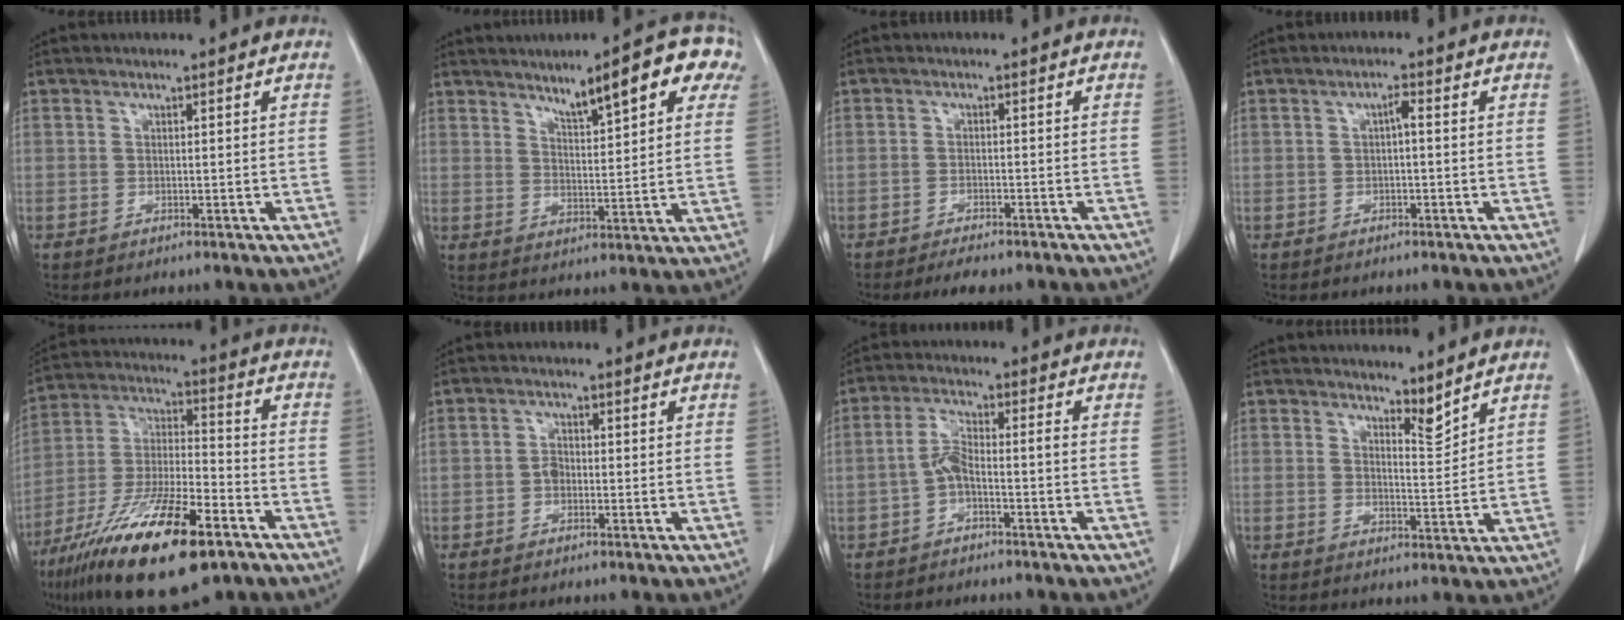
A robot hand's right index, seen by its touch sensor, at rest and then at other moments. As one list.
[{"total": 11.0, "force": [6.1, 2.0, 8.9], "torque": [-0.117, 0.015, 0.085]}, {"total": 4.8, "force": [-4.0, 1.4, 2.1], "torque": [-0.024, -0.004, -0.055]}, {"total": 1.4, "force": [-0.1, 0.2, 1.4], "torque": [-0.023, 0.004, 0.000]}, {"total": 21.0, "force": [-12.5, 4.7, 16.2], "torque": [-0.303, -0.033, -0.220]}, {"total": 1.6, "force": [-0.5, 1.1, 1.0], "torque": [-0.020, 0.006, -0.008]}, {"total": 4.1, "force": [-1.6, 0.8, 3.7], "torque": [-0.083, 0.019, -0.029]}, {"total": 3.1, "force": [2.9, 0.3, 1.0], "torque": [-0.018, -0.015, 0.050]}]